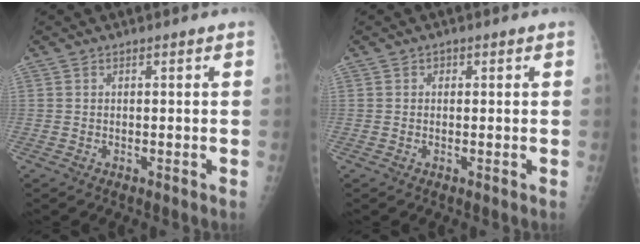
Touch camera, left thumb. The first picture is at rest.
{"total": 0.9, "force": [0.2, 0.8, 0.3], "torque": [0.002, 0.002, 0.001]}